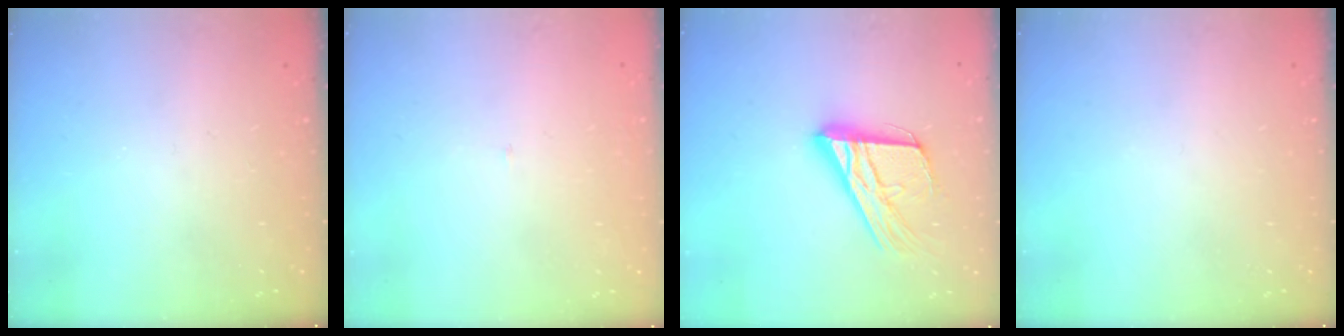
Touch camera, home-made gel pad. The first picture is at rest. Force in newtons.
{"total": 2.1, "press": 2.1, "slide": 0.1}
{"total": 18.1, "press": 18.0, "slide": 1.6}
{"total": 0.0}